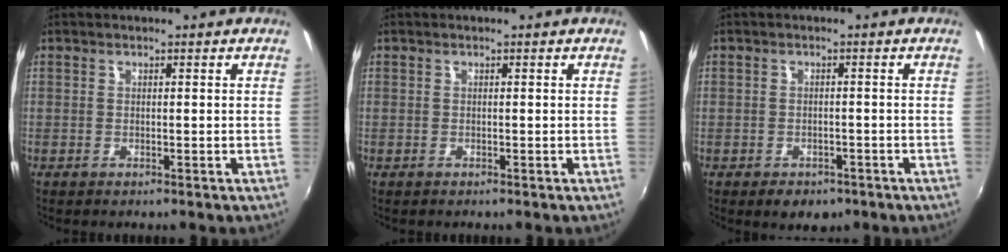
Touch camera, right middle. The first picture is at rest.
{"total": 0.0}
{"total": 4.0, "force": [-2.3, 2.9, 1.5], "torque": [-0.025, 0.002, -0.024]}